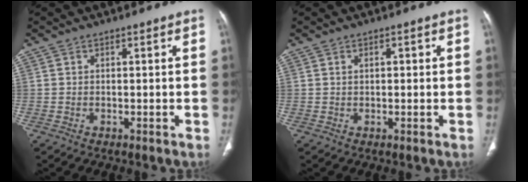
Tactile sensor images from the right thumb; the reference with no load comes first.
{"total": 1.4, "force": [0.4, 0.8, 1.1], "torque": [-0.018, 0.005, 0.007]}